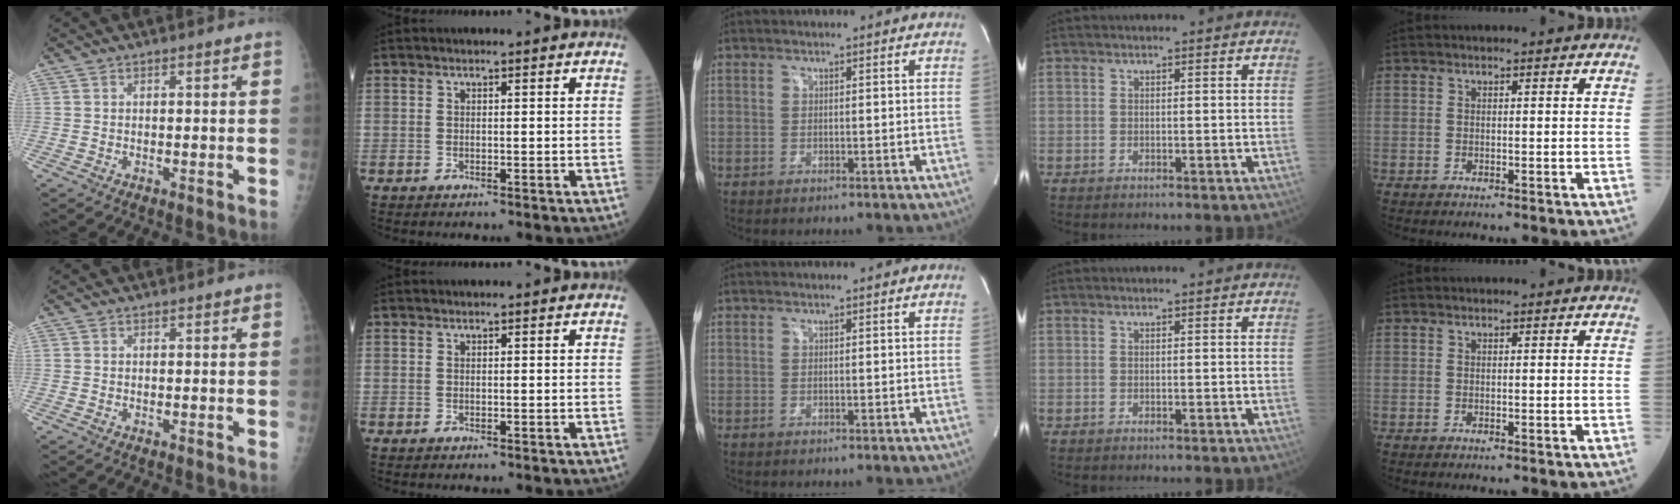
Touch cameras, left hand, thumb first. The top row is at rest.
{}